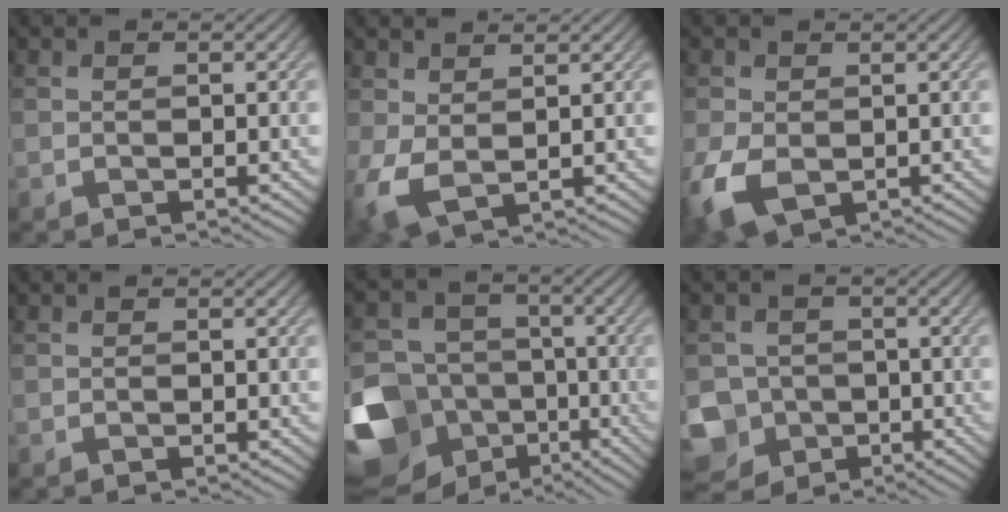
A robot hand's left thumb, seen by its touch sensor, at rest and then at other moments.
{"total": 4.3, "force": [0.4, 2.4, 3.5], "torque": [-0.099, -0.008, 0.008]}
{"total": 6.9, "force": [-2.3, 4.5, 4.6], "torque": [-0.123, -0.025, -0.041]}
{"total": 0.0}
{"total": 15.6, "force": [-7.3, 12.3, 6.3], "torque": [-0.196, -0.028, -0.121]}
{"total": 8.8, "force": [-4.0, 7.4, 2.3], "torque": [-0.065, -0.036, -0.089]}